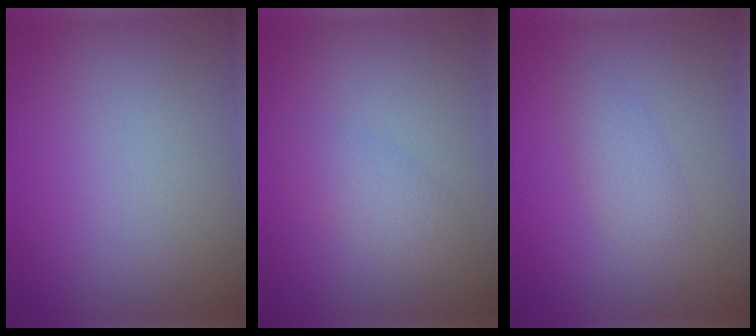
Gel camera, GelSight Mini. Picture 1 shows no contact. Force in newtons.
{"total": 2.0, "press": 2.0, "slide": 0.2}
{"total": 1.8, "press": 1.8, "slide": 0.0}